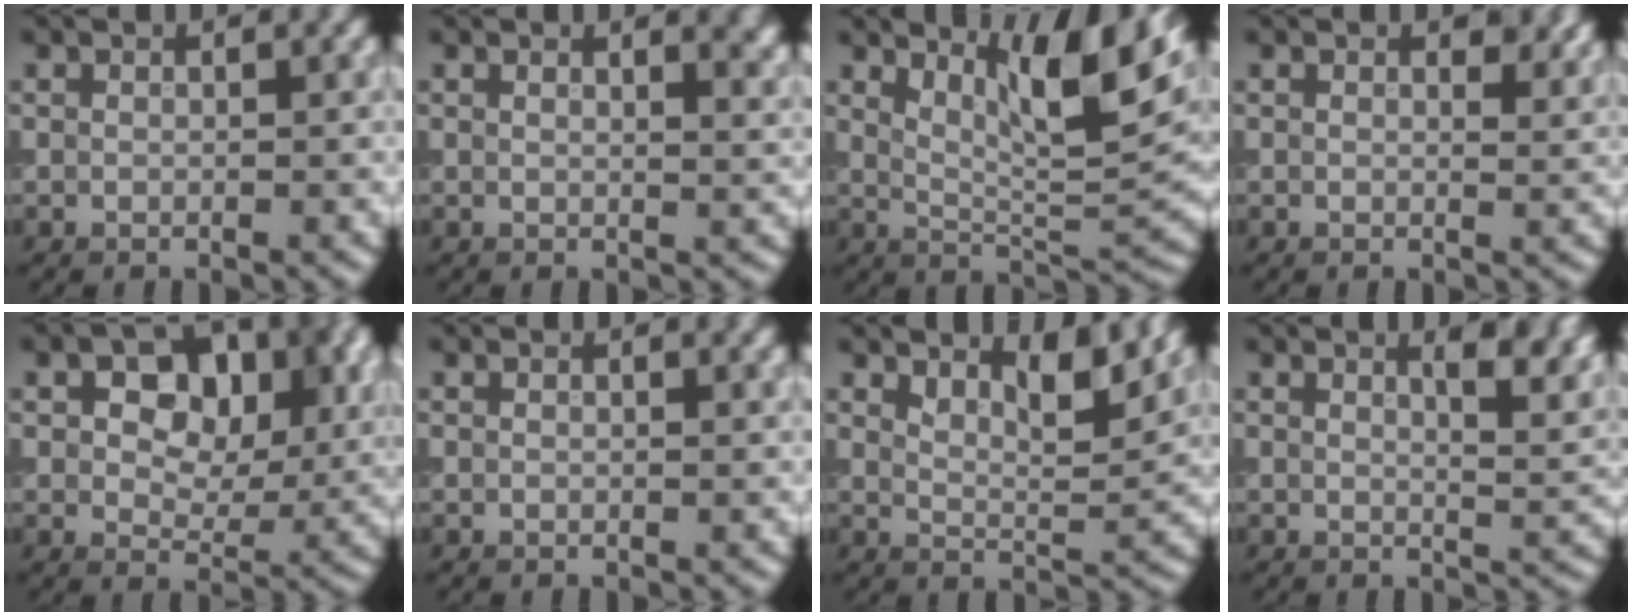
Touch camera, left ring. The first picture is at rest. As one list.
[{"total": 3.2, "force": [2.1, 1.4, 2.0], "torque": [-0.006, 0.009, 0.014]}, {"total": 7.6, "force": [4.4, 1.7, 6.0], "torque": [-0.090, -0.002, 0.077]}, {"total": 2.1, "force": [1.1, 1.2, 1.4], "torque": [-0.017, -0.001, 0.009]}, {"total": 9.0, "force": [2.7, 5.7, 6.4], "torque": [-0.081, 0.002, 0.036]}, {"total": 0.8, "force": [0.5, 0.2, 0.5], "torque": [-0.006, -0.002, 0.003]}, {"total": 3.8, "force": [3.0, 0.9, 2.2], "torque": [-0.039, -0.004, 0.045]}, {"total": 4.9, "force": [2.8, 1.8, 3.7], "torque": [-0.027, 0.006, 0.029]}]